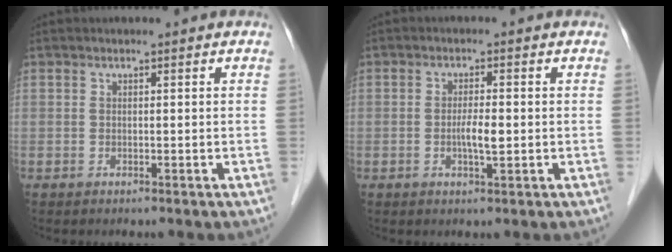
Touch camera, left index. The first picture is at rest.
{"total": 2.9, "force": [-0.4, 0.5, 2.9], "torque": [-0.055, -0.001, -0.007]}